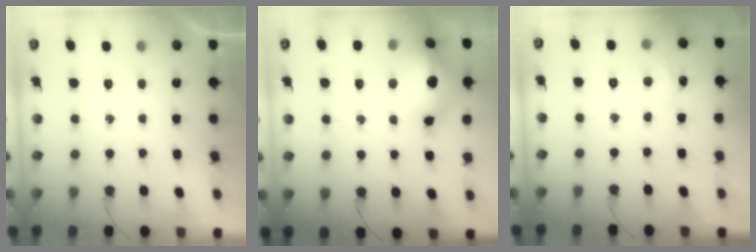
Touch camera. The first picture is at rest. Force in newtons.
{"total": 21.9, "press": 19.7, "slide": 9.6}
{"total": 3.5, "press": 3.4, "slide": 0.6}